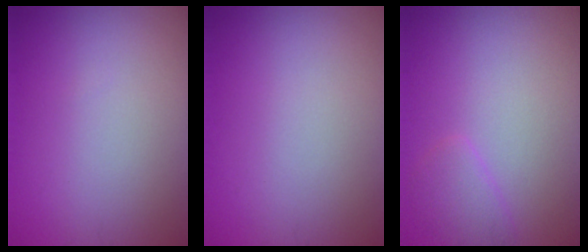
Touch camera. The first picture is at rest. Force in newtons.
{"total": 0.0}
{"total": 1.5, "press": 1.5, "slide": 0.2}